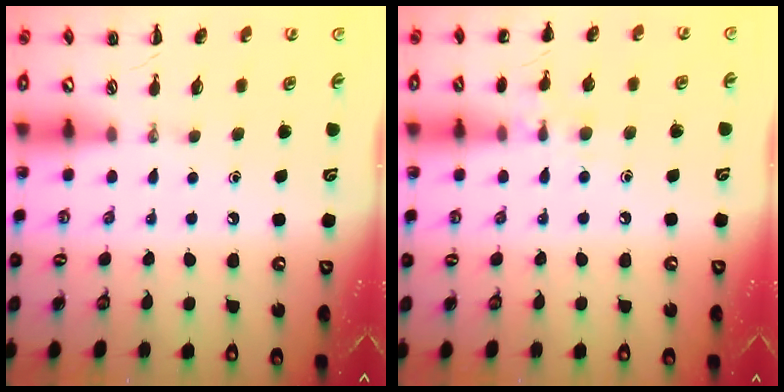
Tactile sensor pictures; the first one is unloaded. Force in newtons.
{"total": 6.8, "press": 6.5, "slide": 2.1}